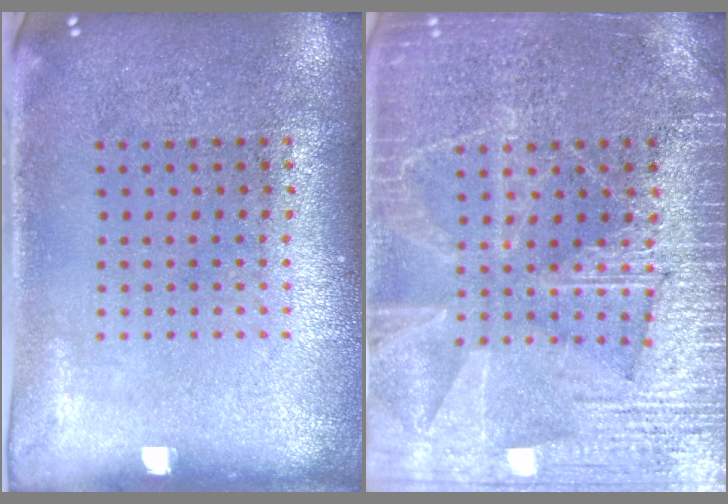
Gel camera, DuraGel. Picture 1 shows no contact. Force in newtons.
{"total": 5.9, "press": 5.8, "slide": 0.7}